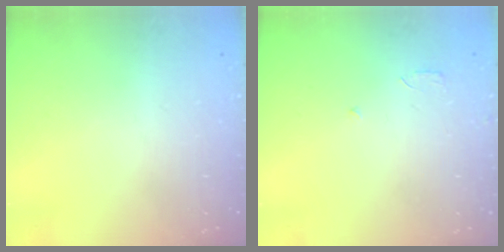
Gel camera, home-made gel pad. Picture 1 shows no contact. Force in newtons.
{"total": 2.6, "press": 2.6, "slide": 0.2}